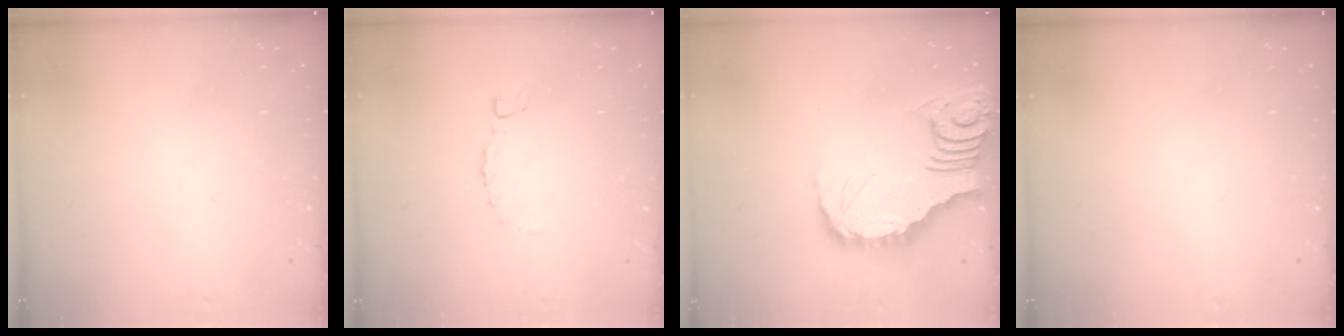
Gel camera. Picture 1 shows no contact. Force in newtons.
{"total": 0.0}
{"total": 11.0, "press": 11.0, "slide": 1.3}
{"total": 0.0}